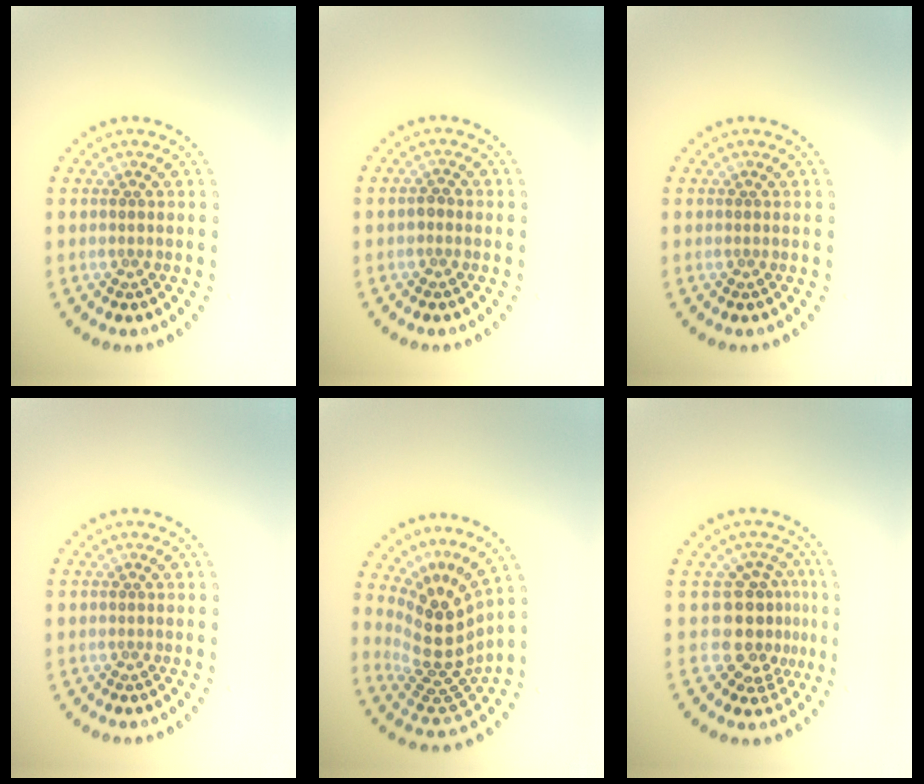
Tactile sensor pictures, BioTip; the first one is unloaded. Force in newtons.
{"total": 0.8, "press": 0.8, "slide": 0.2}
{"total": 0.0}
{"total": 0.0}
{"total": 5.2, "press": 3.7, "slide": 3.7}
{"total": 4.2, "press": 3.3, "slide": 2.5}